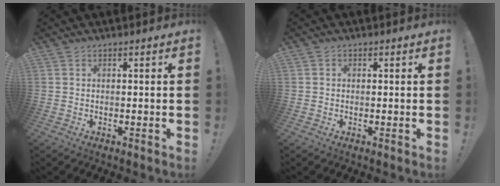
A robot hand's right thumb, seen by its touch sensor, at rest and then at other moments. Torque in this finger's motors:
{"motor_torque": [-0.22, 0.01, -0.24, 0.11, -0.04]}